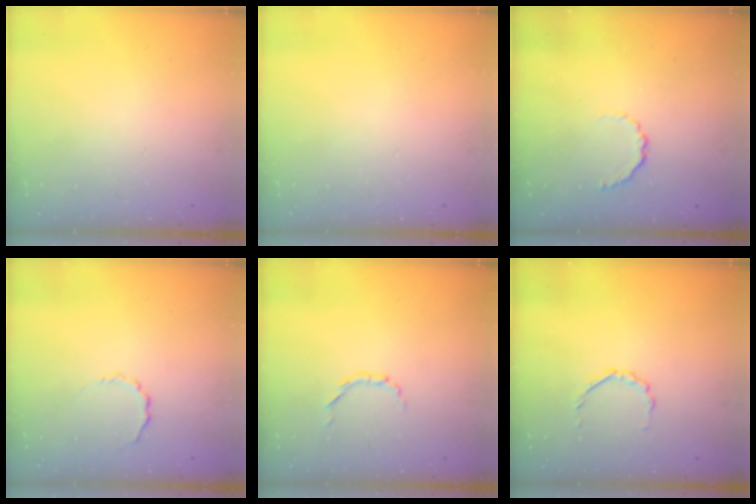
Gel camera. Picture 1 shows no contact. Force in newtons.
{"total": 0.0}
{"total": 3.9, "press": 3.7, "slide": 1.3}
{"total": 2.6, "press": 2.5, "slide": 0.8}
{"total": 2.6, "press": 2.4, "slide": 0.9}
{"total": 2.3, "press": 2.1, "slide": 0.8}